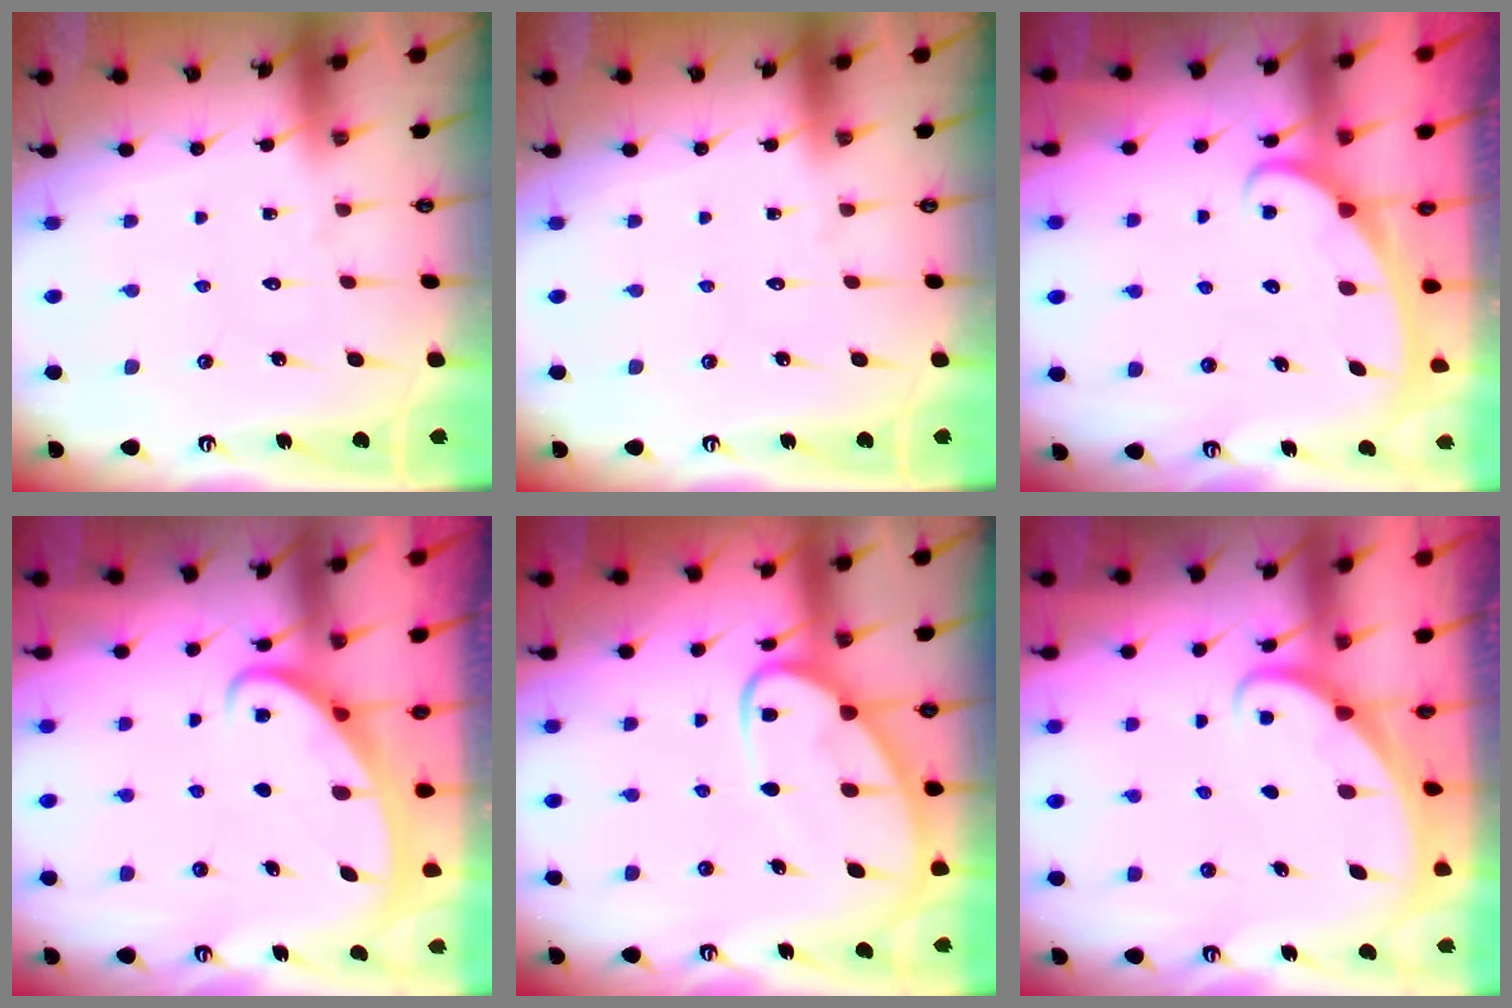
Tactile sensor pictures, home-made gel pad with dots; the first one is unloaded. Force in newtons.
{"total": 0.0}
{"total": 2.5, "press": 2.4, "slide": 0.3}
{"total": 2.5, "press": 2.5, "slide": 0.4}
{"total": 9.8, "press": 9.8, "slide": 0.9}
{"total": 1.7, "press": 1.7, "slide": 0.1}